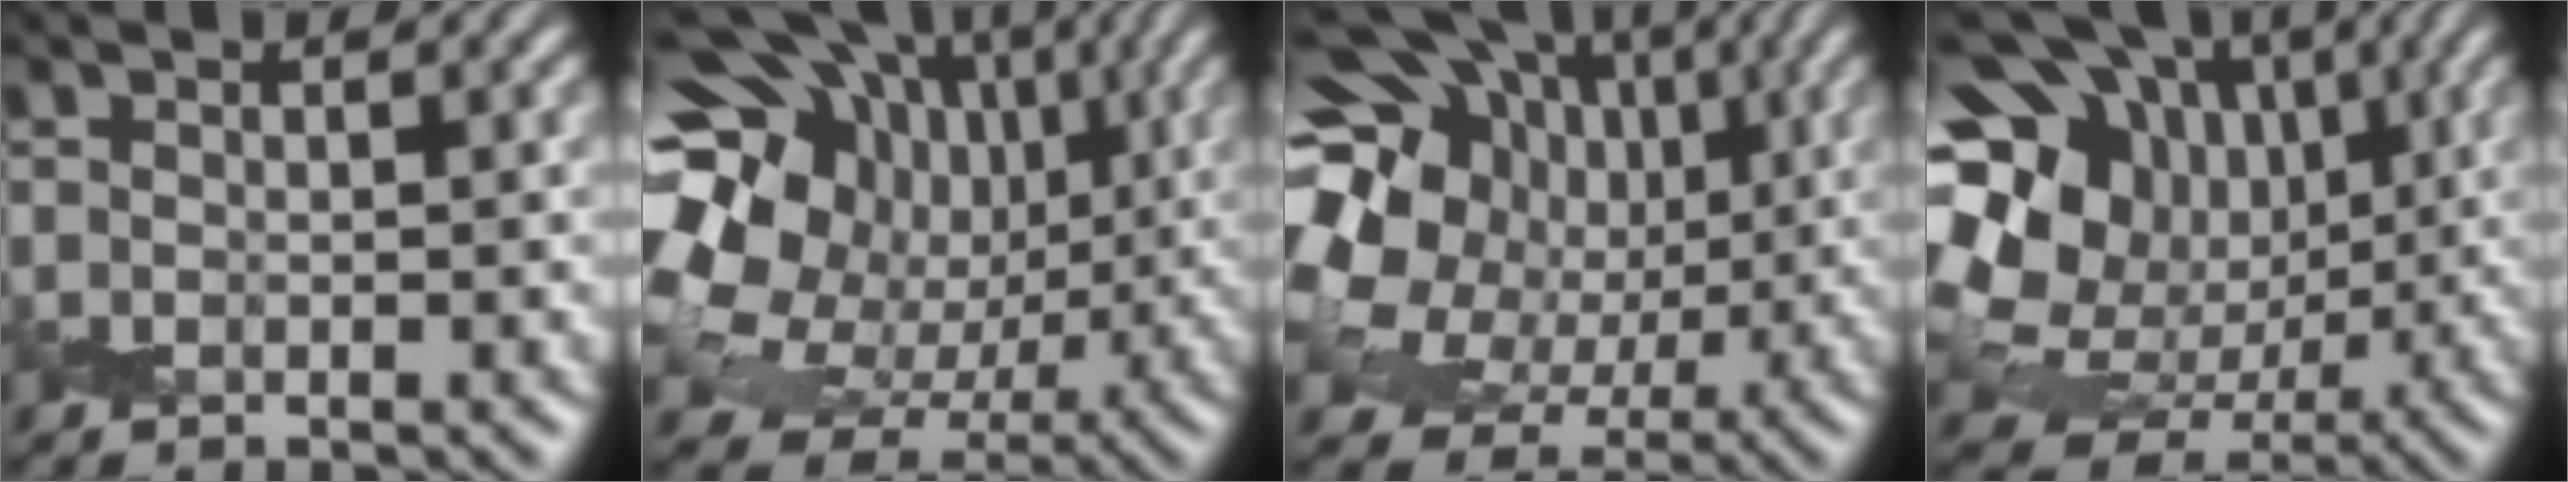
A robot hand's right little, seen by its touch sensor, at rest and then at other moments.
{"total": 19.7, "force": [4.0, 15.9, 10.8], "torque": [-0.229, 0.037, 0.055]}
{"total": 17.9, "force": [2.2, 15.1, 9.3], "torque": [-0.207, 0.036, 0.028]}
{"total": 21.3, "force": [5.2, 17.6, 10.7], "torque": [-0.229, 0.034, 0.067]}